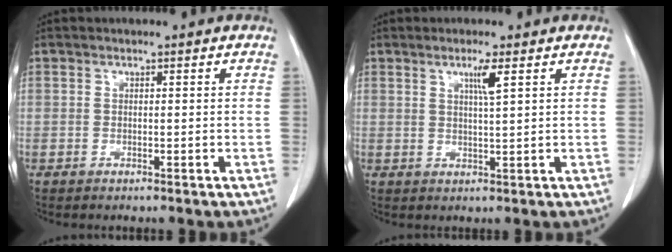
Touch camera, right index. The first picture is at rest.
{"total": 2.8, "force": [1.3, -0.4, 2.5], "torque": [-0.046, -0.005, 0.024]}